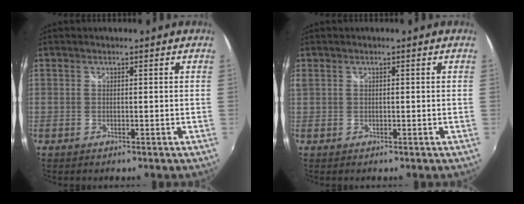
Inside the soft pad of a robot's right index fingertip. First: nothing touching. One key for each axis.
{"total": 1.5, "fx": 0.0, "fy": 1.0, "fz": 1.1, "tx": -0.024, "ty": 0.000, "tz": 0.002}